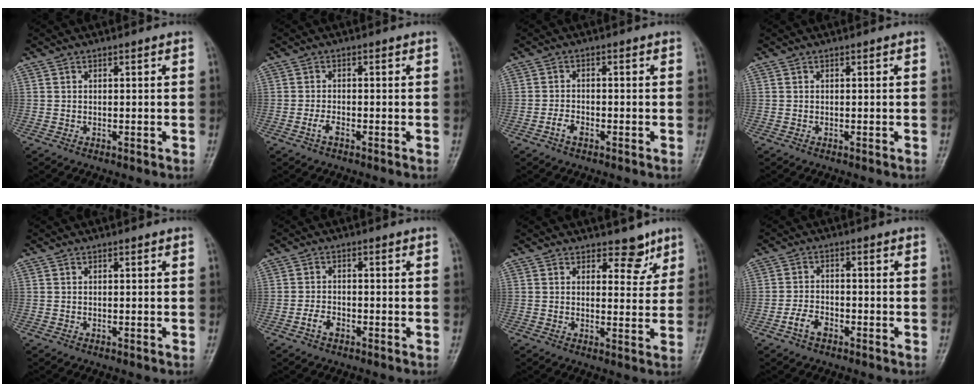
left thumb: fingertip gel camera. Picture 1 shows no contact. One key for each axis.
{"total": 1.9, "fx": -1.1, "fy": 0.8, "fz": 1.4, "tx": -0.031, "ty": 0.005, "tz": -0.023}
{"total": 2.4, "fx": -1.4, "fy": 1.3, "fz": 1.4, "tx": -0.027, "ty": 0.010, "tz": -0.028}
{"total": 0.0}
{"total": 0.0}
{"total": 2.8, "fx": -1.5, "fy": 1.7, "fz": 1.6, "tx": -0.028, "ty": 0.011, "tz": -0.029}
{"total": 4.9, "fx": 3.6, "fy": 2.8, "fz": 1.8, "tx": 0.010, "ty": -0.023, "tz": 0.049}
{"total": 3.8, "fx": -2.2, "fy": 2.3, "fz": 2.1, "tx": -0.036, "ty": 0.016, "tz": -0.043}